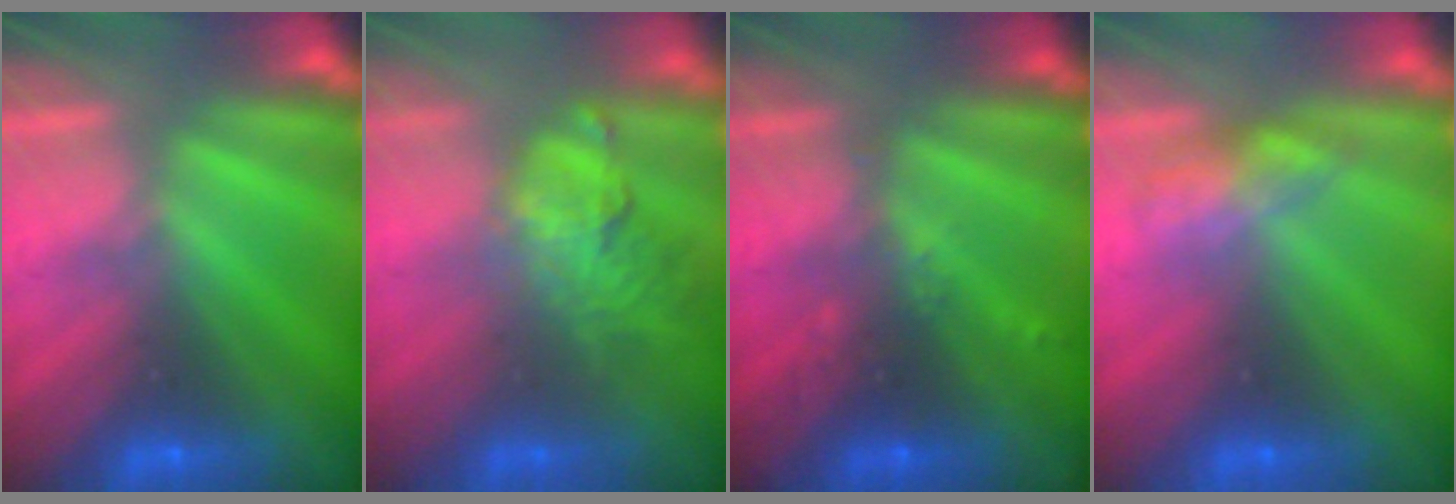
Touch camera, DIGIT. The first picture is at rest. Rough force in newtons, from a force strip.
{"total": 2.8}
{"total": 3.0}
{"total": 2.7}